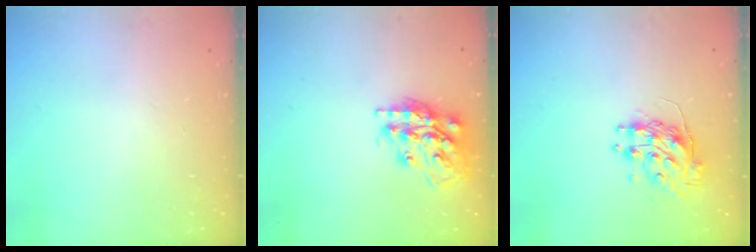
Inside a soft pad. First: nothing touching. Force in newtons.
{"total": 16.6, "press": 16.5, "slide": 1.1}
{"total": 9.8, "press": 9.8, "slide": 0.7}